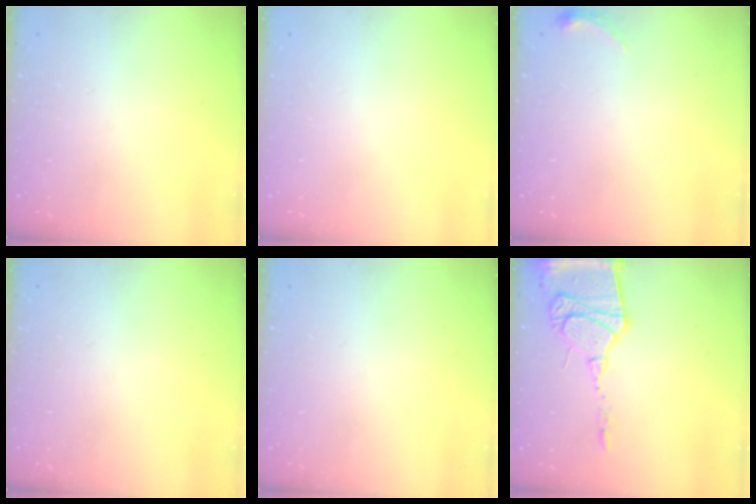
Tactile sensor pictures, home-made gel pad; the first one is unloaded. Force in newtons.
{"total": 0.0}
{"total": 3.4, "press": 3.3, "slide": 0.6}
{"total": 0.0}
{"total": 0.0}
{"total": 17.8, "press": 17.7, "slide": 1.5}